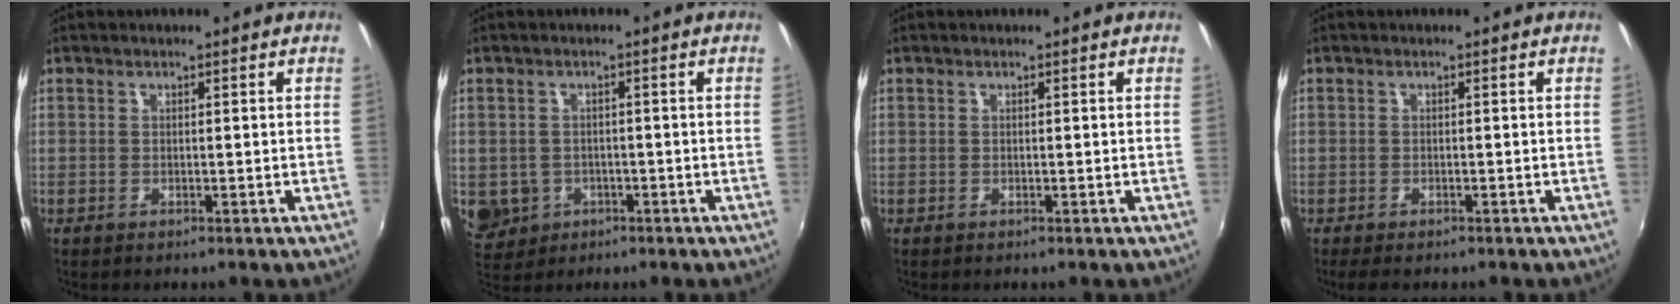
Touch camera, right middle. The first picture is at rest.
{"total": 6.2, "force": [-1.7, 5.7, 2.0], "torque": [-0.053, -0.001, -0.012]}
{"total": 0.0}
{"total": 2.9, "force": [-2.2, 1.2, 1.4], "torque": [-0.034, -0.013, -0.036]}